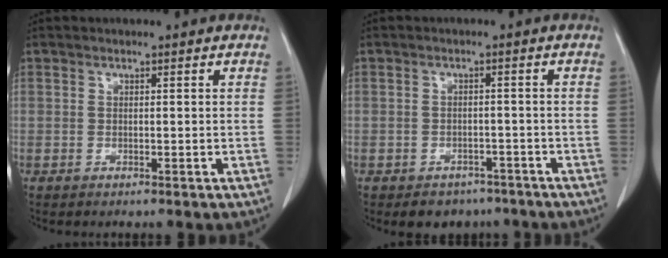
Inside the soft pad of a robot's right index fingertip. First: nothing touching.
{"total": 4.7, "force": [-3.6, 3.0, 0.5], "torque": [0.002, 0.010, -0.046]}